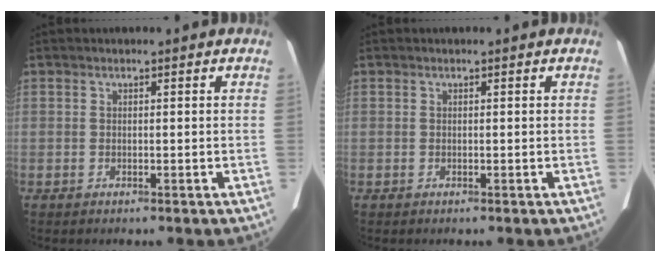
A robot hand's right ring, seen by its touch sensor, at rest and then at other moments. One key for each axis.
{"total": 0.0}